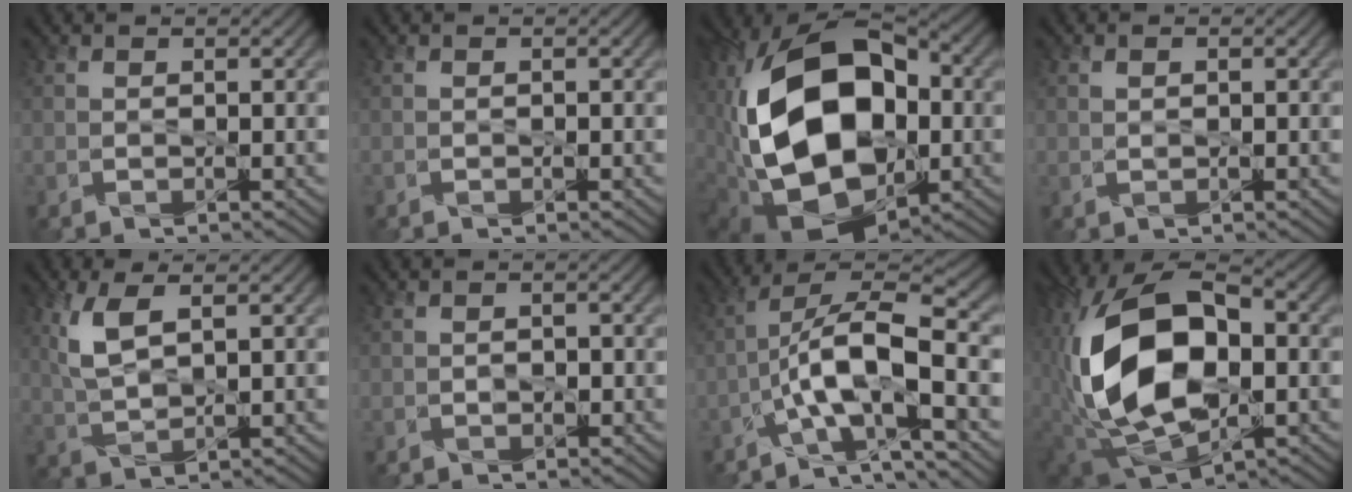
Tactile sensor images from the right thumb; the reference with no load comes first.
{"total": 0.0}
{"total": 21.0, "force": [-0.3, 14.0, 15.7], "torque": [-0.319, -0.011, 0.009]}
{"total": 0.6, "force": [0.1, 0.3, 0.5], "torque": [-0.012, 0.002, 0.005]}
{"total": 6.7, "force": [2.5, 2.8, 5.5], "torque": [-0.129, 0.012, 0.050]}
{"total": 1.1, "force": [-0.7, 0.8, 0.4], "torque": [0.008, 0.009, -0.014]}
{"total": 9.6, "force": [-3.9, 1.9, 8.5], "torque": [-0.148, 0.021, -0.072]}
{"total": 18.9, "force": [0.0, 11.6, 14.9], "torque": [-0.291, -0.010, 0.000]}